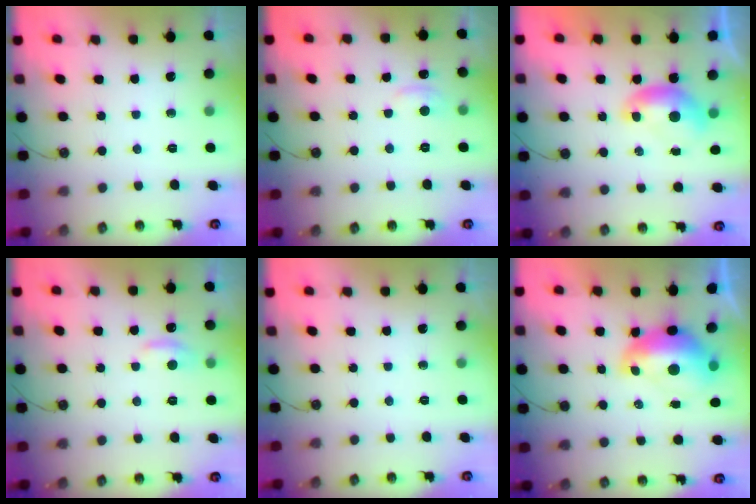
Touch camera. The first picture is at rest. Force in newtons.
{"total": 1.2, "press": 1.0, "slide": 0.8}
{"total": 0.0}
{"total": 0.8, "press": 0.1, "slide": 0.8}
{"total": 0.0}
{"total": 3.1, "press": 3.0, "slide": 0.7}